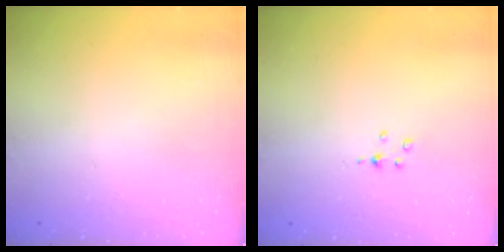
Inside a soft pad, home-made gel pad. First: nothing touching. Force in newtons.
{"total": 2.9, "press": 2.8, "slide": 0.4}